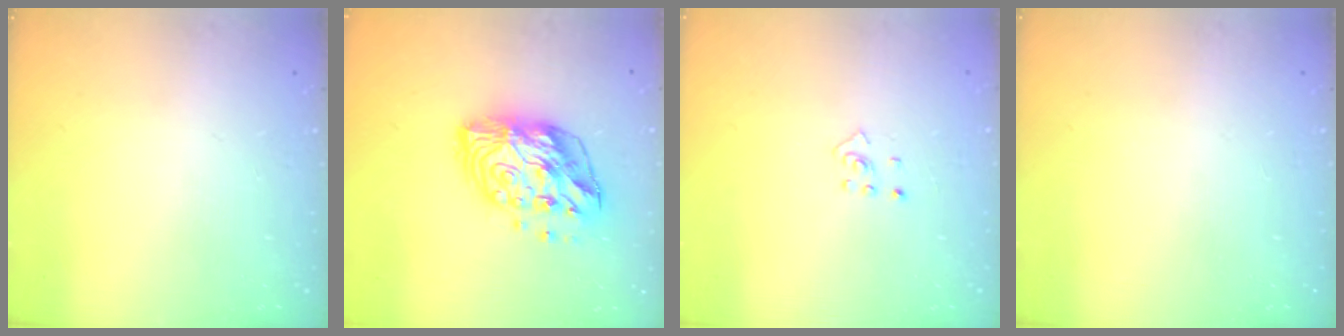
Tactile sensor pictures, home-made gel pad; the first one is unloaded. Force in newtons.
{"total": 13.7, "press": 13.6, "slide": 1.2}
{"total": 2.5, "press": 2.4, "slide": 0.8}
{"total": 0.0}